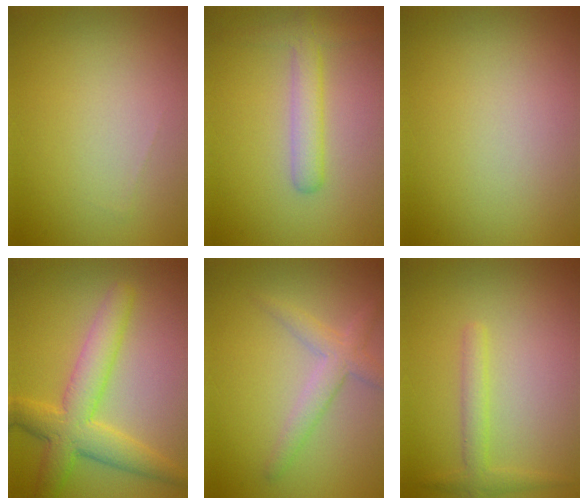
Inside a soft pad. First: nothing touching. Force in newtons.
{"total": 3.0, "press": 3.0, "slide": 0.0}
{"total": 0.0}
{"total": 5.8, "press": 5.8, "slide": 0.2}
{"total": 2.8, "press": 2.8, "slide": 0.2}
{"total": 1.4, "press": 1.4, "slide": 0.1}